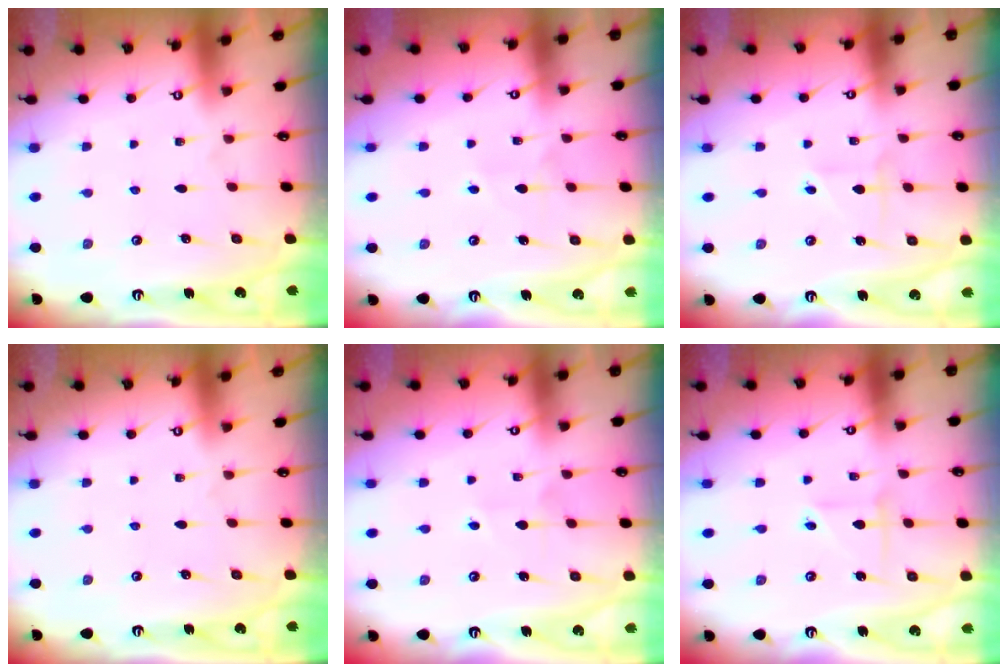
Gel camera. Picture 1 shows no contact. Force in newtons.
{"total": 4.0, "press": 4.0, "slide": 0.6}
{"total": 2.5, "press": 2.3, "slide": 0.9}
{"total": 0.0}
{"total": 3.7, "press": 3.6, "slide": 0.5}
{"total": 2.5, "press": 2.5, "slide": 0.1}